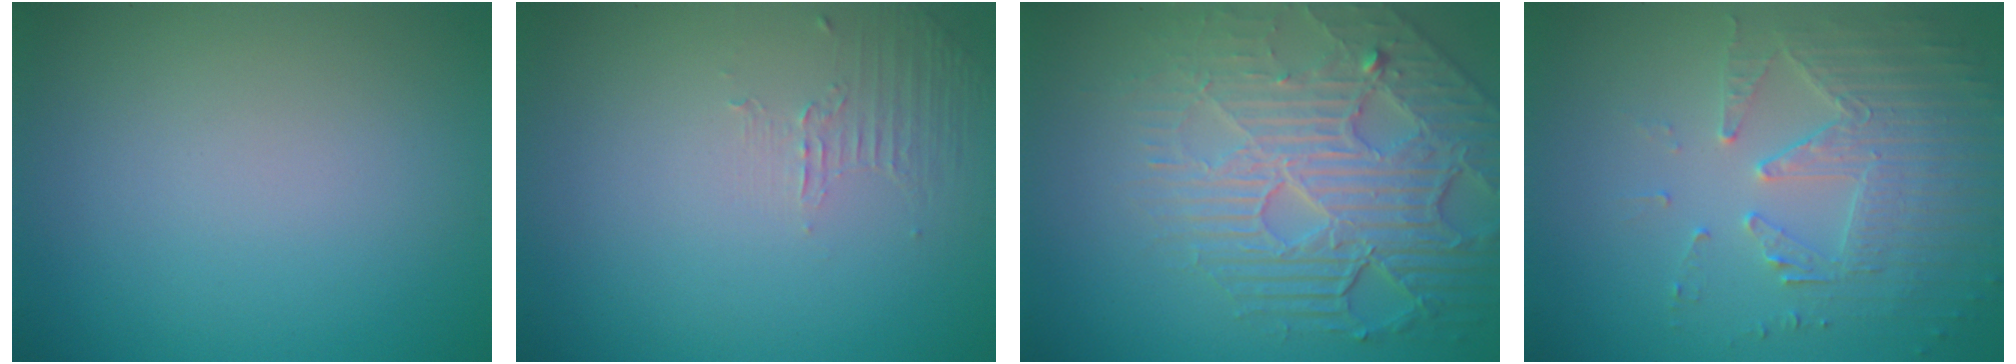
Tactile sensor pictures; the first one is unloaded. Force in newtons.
{"total": 1.1, "press": 0.2, "slide": 1.0}
{"total": 7.0, "press": 5.5, "slide": 4.4}
{"total": 4.1, "press": 3.6, "slide": 2.1}